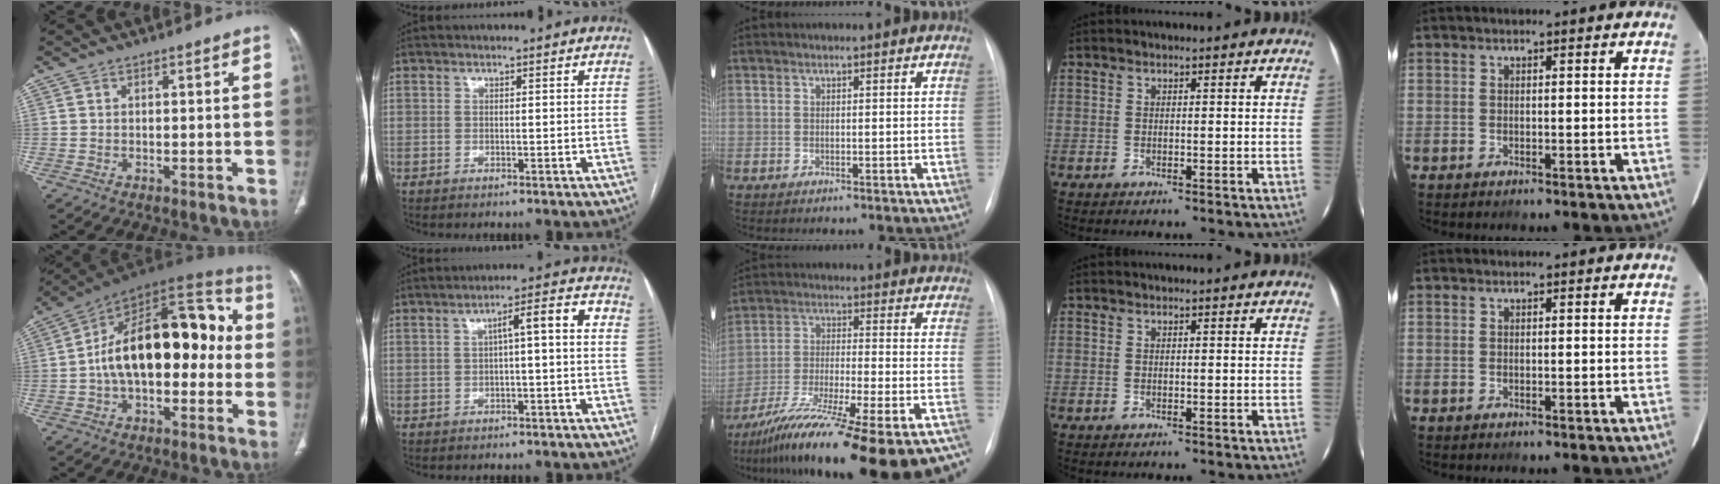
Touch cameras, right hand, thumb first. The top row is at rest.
{"thumb": {"total": 23.2, "force": [-0.7, 12.7, 19.4], "torque": [-0.281, 0.055, -0.022]}, "index": {"total": 5.5, "force": [0.0, 0.9, 5.4], "torque": [-0.079, 0.028, 0.001]}, "middle": {"total": 27.9, "force": [-22.6, 2.7, 16.1], "torque": [-0.199, -0.033, -0.334]}}